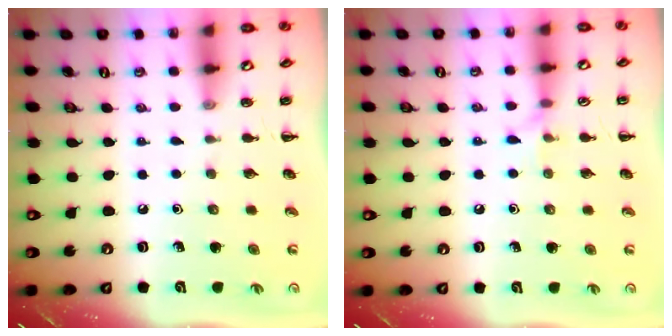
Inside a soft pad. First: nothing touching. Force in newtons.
{"total": 5.4, "press": 5.2, "slide": 1.5}